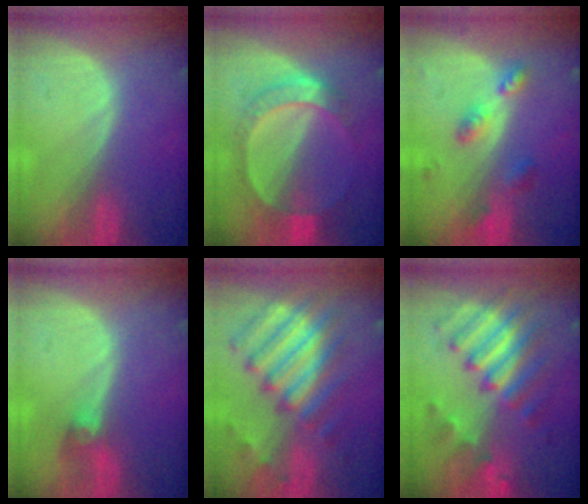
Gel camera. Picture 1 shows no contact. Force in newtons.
{"total": 7.1, "press": 7.0, "slide": 0.5}
{"total": 5.1, "press": 5.1, "slide": 0.4}
{"total": 3.0, "press": 2.6, "slide": 1.4}
{"total": 11.6, "press": 10.6, "slide": 4.9}
{"total": 9.9, "press": 9.9, "slide": 0.7}